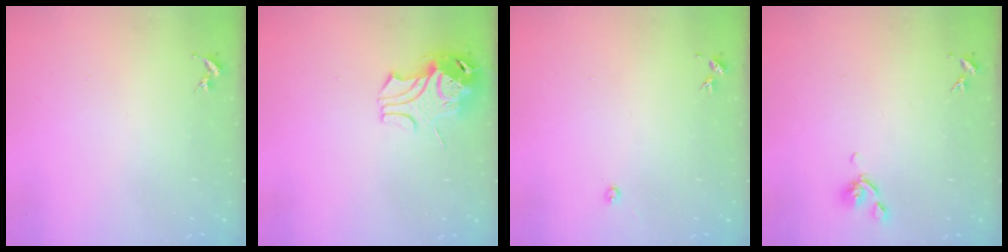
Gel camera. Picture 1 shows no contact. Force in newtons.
{"total": 9.7, "press": 9.6, "slide": 1.4}
{"total": 3.0, "press": 3.0, "slide": 0.4}
{"total": 6.7, "press": 6.6, "slide": 1.5}